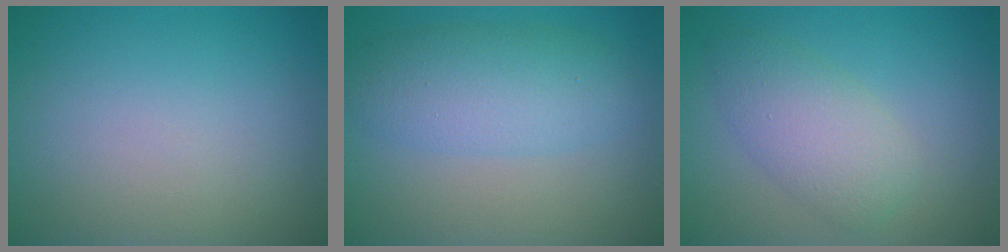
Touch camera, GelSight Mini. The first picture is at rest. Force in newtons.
{"total": 3.4, "press": 3.4, "slide": 0.2}
{"total": 4.0, "press": 4.0, "slide": 0.0}